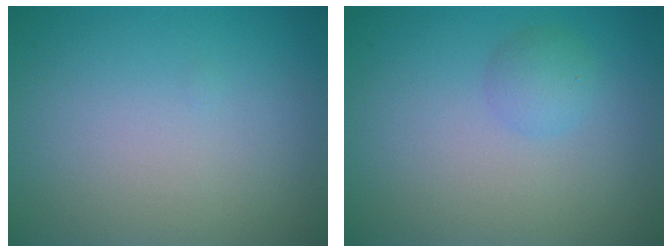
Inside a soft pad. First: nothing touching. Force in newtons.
{"total": 1.6, "press": 1.5, "slide": 0.1}